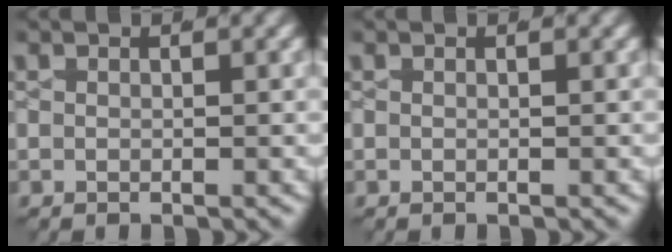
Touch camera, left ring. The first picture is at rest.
{"total": 0.0}